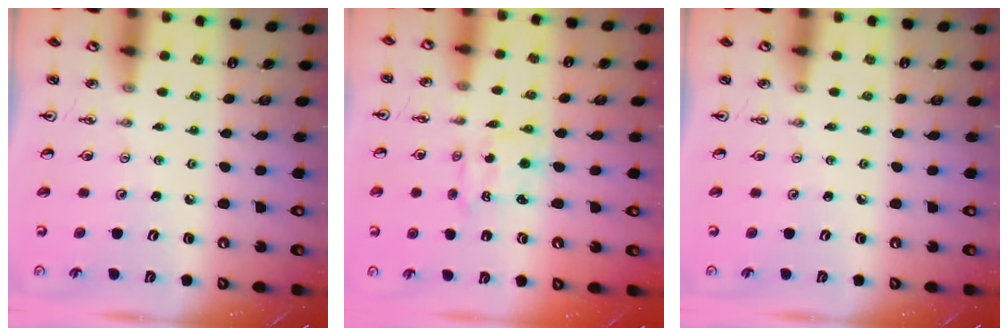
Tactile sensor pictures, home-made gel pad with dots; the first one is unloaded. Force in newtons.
{"total": 1.4, "press": 1.4, "slide": 0.2}
{"total": 0.0}